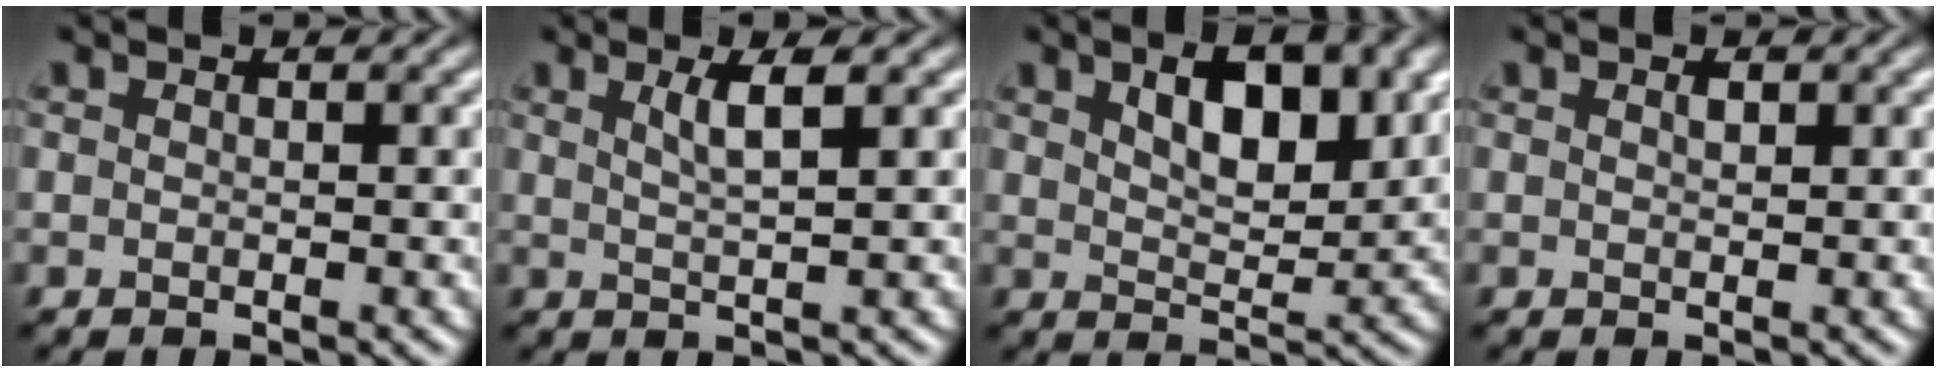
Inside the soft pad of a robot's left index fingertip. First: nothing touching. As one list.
[{"total": 2.7, "force": [1.2, 0.6, 2.3], "torque": [-0.034, 0.002, 0.018]}, {"total": 6.1, "force": [2.7, 2.6, 4.8], "torque": [-0.078, 0.001, 0.043]}, {"total": 0.7, "force": [0.4, 0.3, 0.5], "torque": [-0.010, 0.000, 0.006]}]